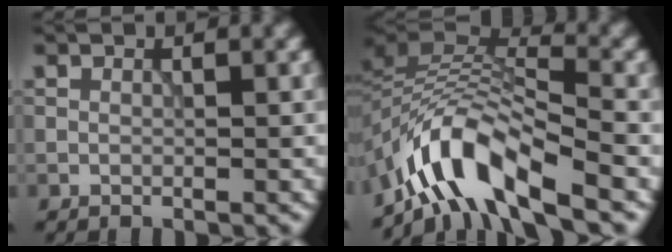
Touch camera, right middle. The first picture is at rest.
{"total": 8.5, "force": [-5.7, 2.9, 5.6], "torque": [-0.079, 0.009, -0.115]}